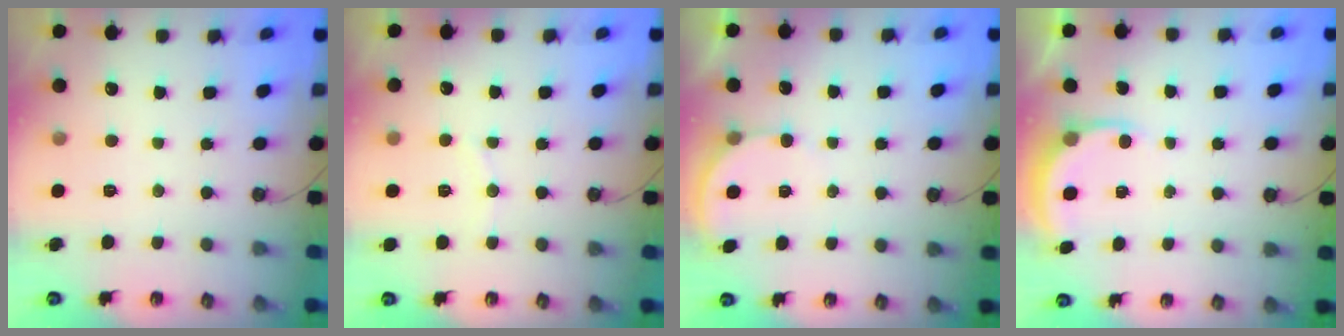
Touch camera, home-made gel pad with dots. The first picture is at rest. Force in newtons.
{"total": 3.5, "press": 3.4, "slide": 0.8}
{"total": 2.7, "press": 2.7, "slide": 0.1}
{"total": 3.8, "press": 3.8, "slide": 0.3}